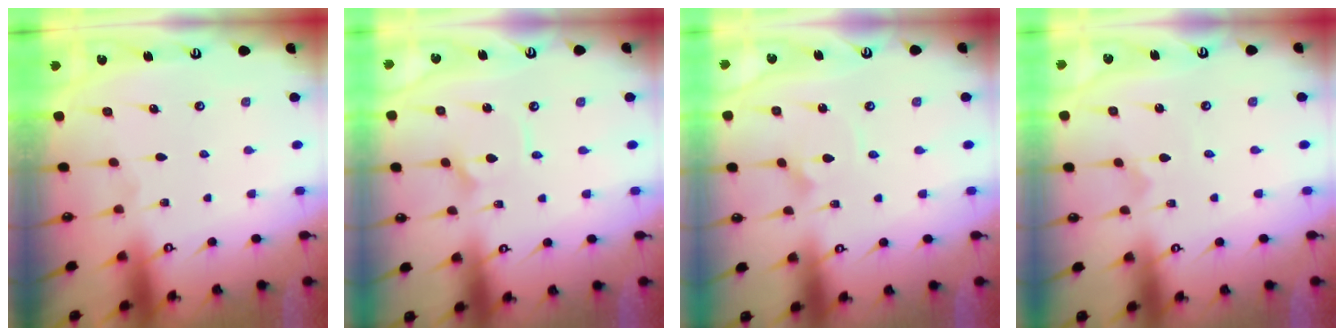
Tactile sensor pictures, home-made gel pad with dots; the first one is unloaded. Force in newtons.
{"total": 2.7, "press": 2.7, "slide": 0.4}
{"total": 2.8, "press": 2.8, "slide": 0.2}
{"total": 0.0}